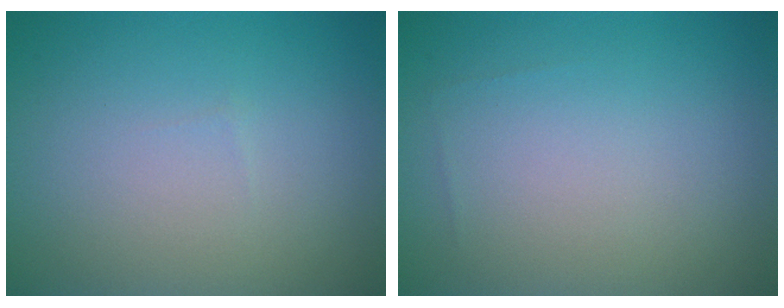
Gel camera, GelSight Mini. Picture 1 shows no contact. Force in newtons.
{"total": 0.0}